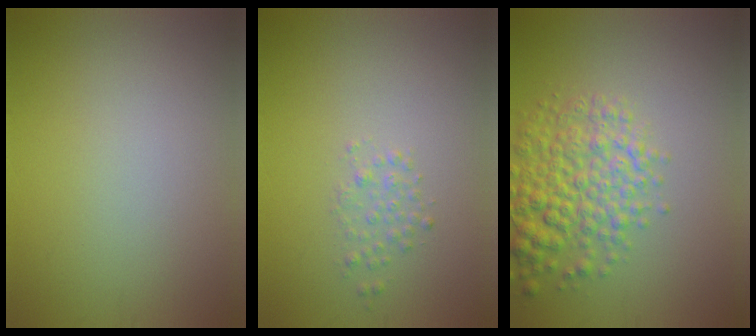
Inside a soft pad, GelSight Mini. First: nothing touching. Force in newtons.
{"total": 1.3, "press": 1.3, "slide": 0.0}
{"total": 5.8, "press": 5.8, "slide": 0.3}